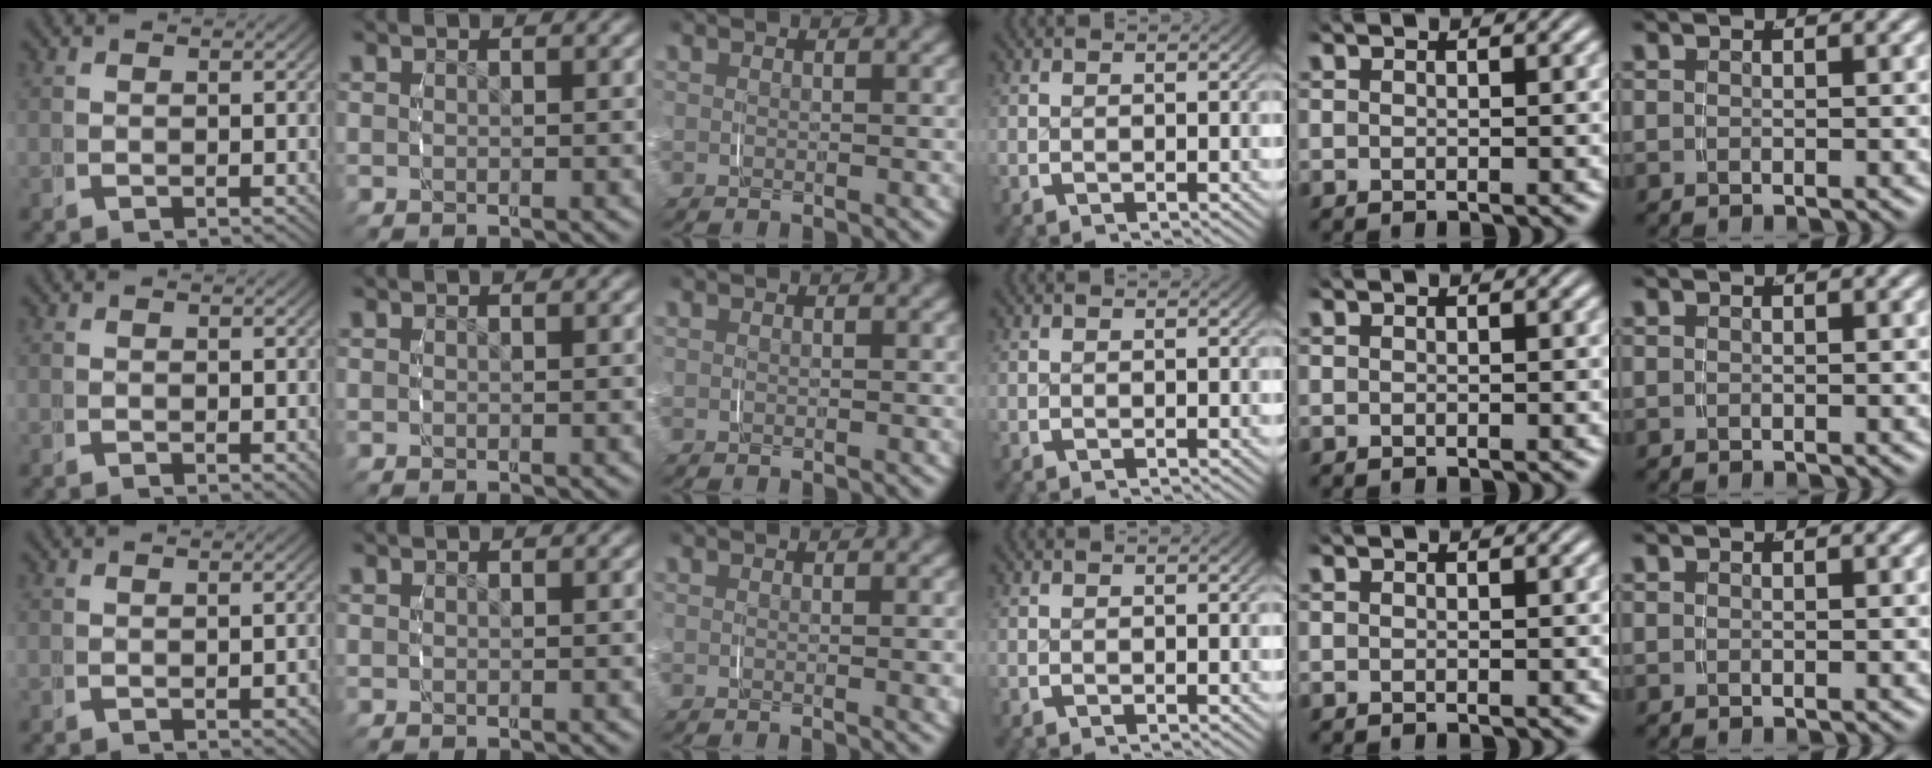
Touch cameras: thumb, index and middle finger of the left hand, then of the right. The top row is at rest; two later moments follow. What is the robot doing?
{"motion": "grasp_and_lifting", "object": "string"}